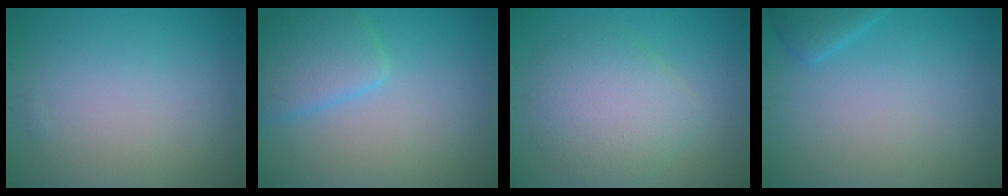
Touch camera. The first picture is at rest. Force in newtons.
{"total": 3.9, "press": 3.9, "slide": 0.2}
{"total": 5.5, "press": 5.4, "slide": 0.4}
{"total": 1.6, "press": 1.6, "slide": 0.2}